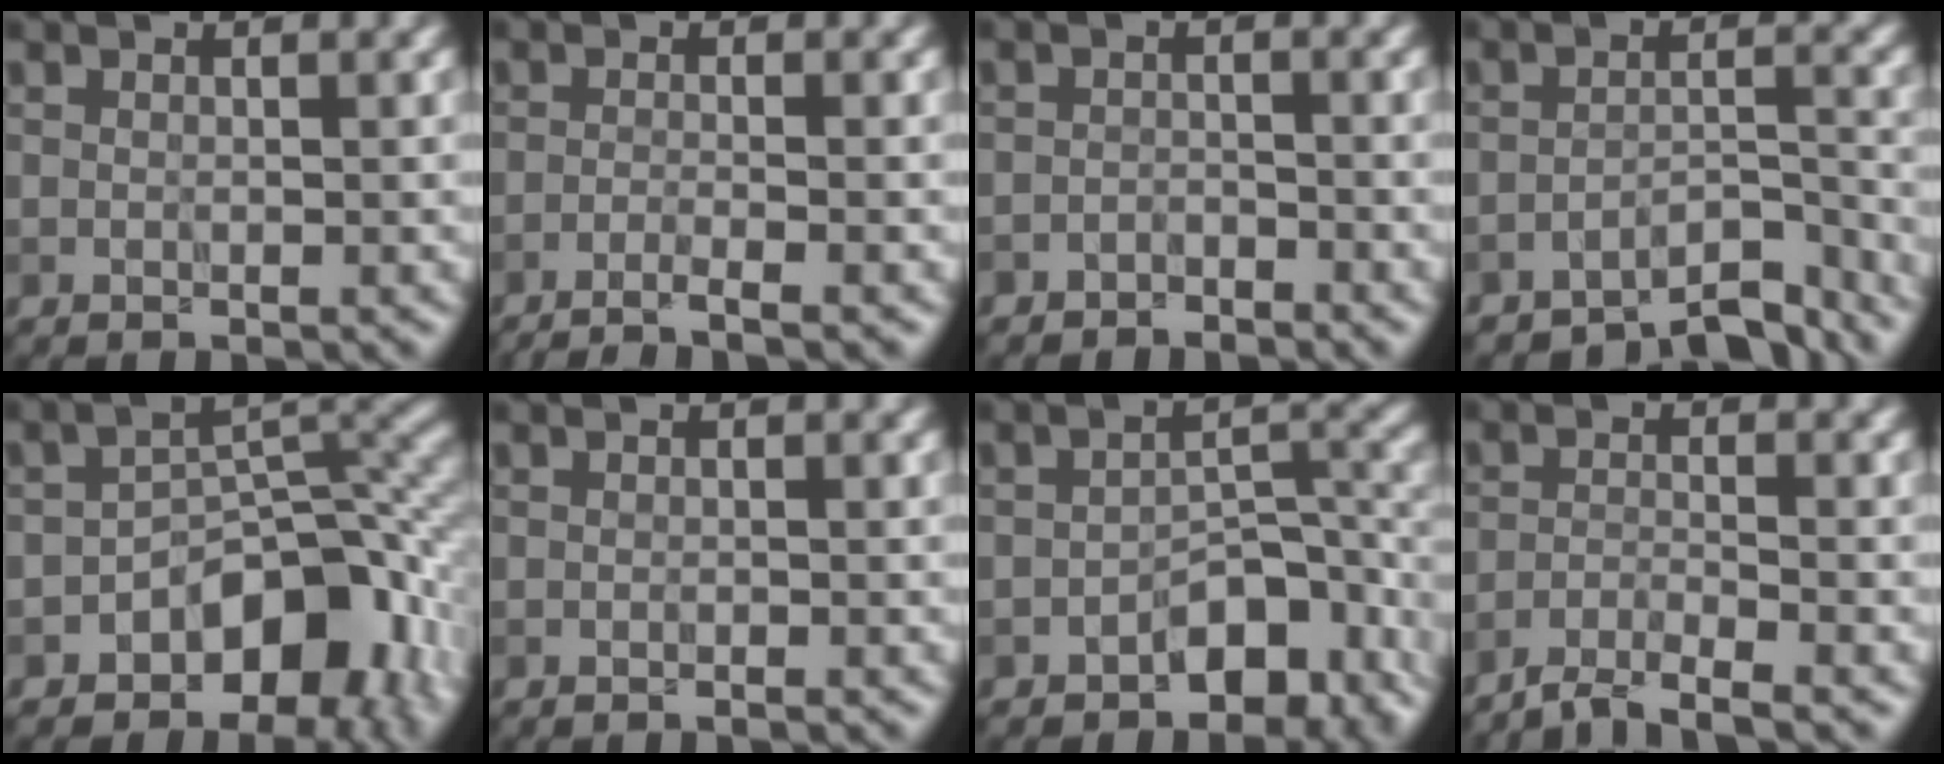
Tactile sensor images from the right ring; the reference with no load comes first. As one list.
[{"total": 3.4, "force": [-2.6, 0.5, 2.3], "torque": [-0.038, 0.006, -0.057]}, {"total": 1.5, "force": [-1.4, 0.5, -0.1], "torque": [0.005, 0.006, -0.030]}, {"total": 5.3, "force": [-5.0, 1.0, 1.4], "torque": [-0.018, -0.001, -0.072]}, {"total": 9.5, "force": [-5.2, 5.8, 5.5], "torque": [-0.049, 0.000, -0.084]}, {"total": 0.0}, {"total": 6.7, "force": [-4.1, 3.5, 4.0], "torque": [-0.034, 0.001, -0.067]}, {"total": 3.0, "force": [-2.6, 0.3, 1.3], "torque": [-0.019, 0.005, -0.060]}]